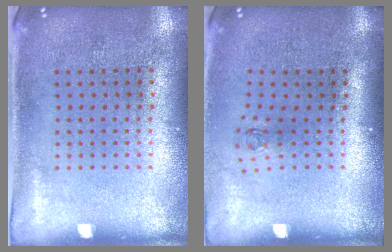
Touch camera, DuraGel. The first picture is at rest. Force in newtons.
{"total": 0.7, "press": 0.3, "slide": 0.6}